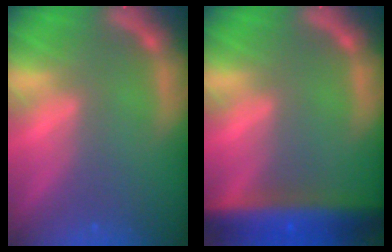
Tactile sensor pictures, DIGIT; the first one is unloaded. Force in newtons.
{"total": 8.5}